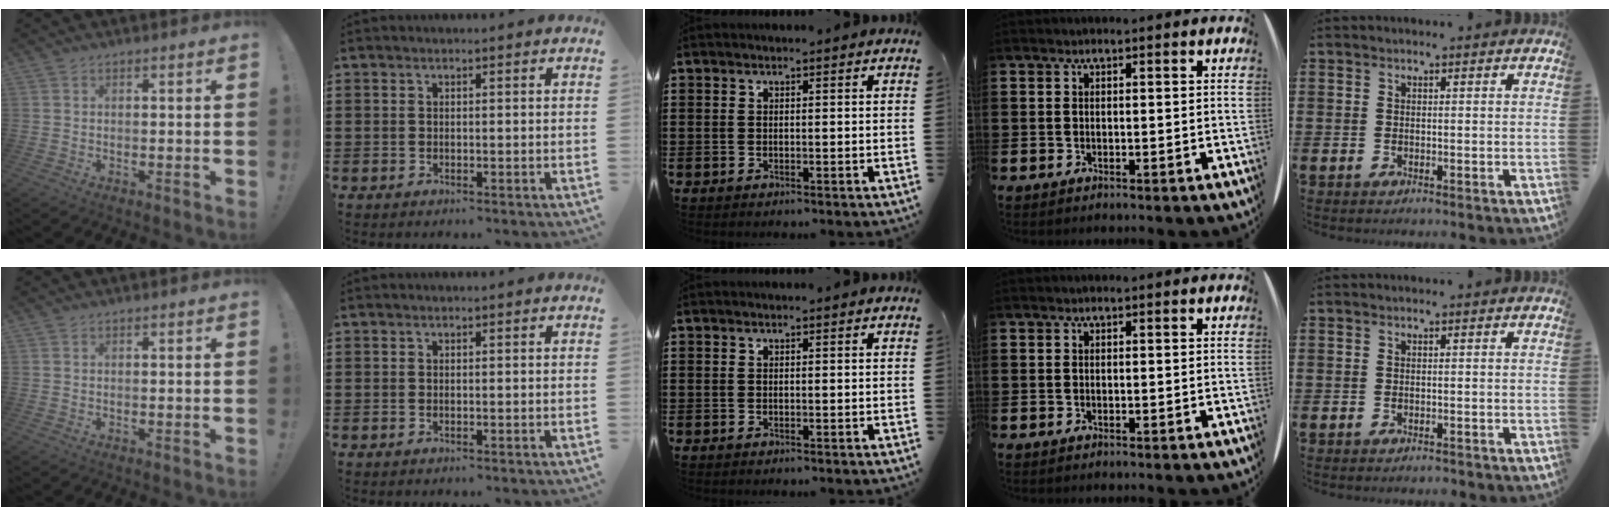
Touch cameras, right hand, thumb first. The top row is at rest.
{}